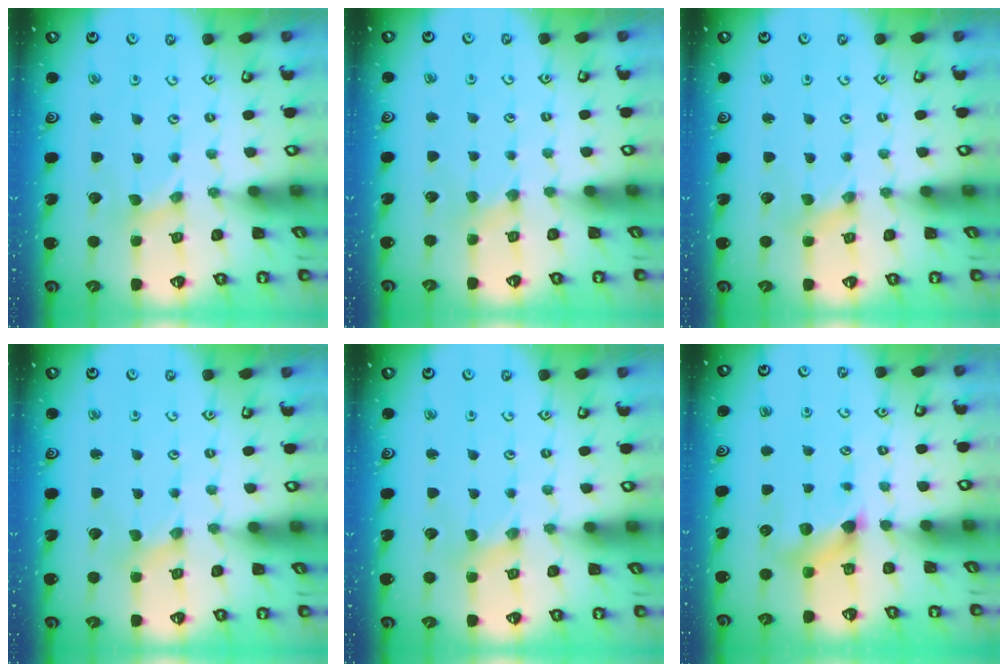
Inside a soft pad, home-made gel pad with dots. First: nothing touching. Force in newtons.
{"total": 2.2, "press": 2.2, "slide": 0.4}
{"total": 0.0}
{"total": 0.0}
{"total": 1.3, "press": 1.2, "slide": 0.3}
{"total": 7.0, "press": 7.0, "slide": 0.5}